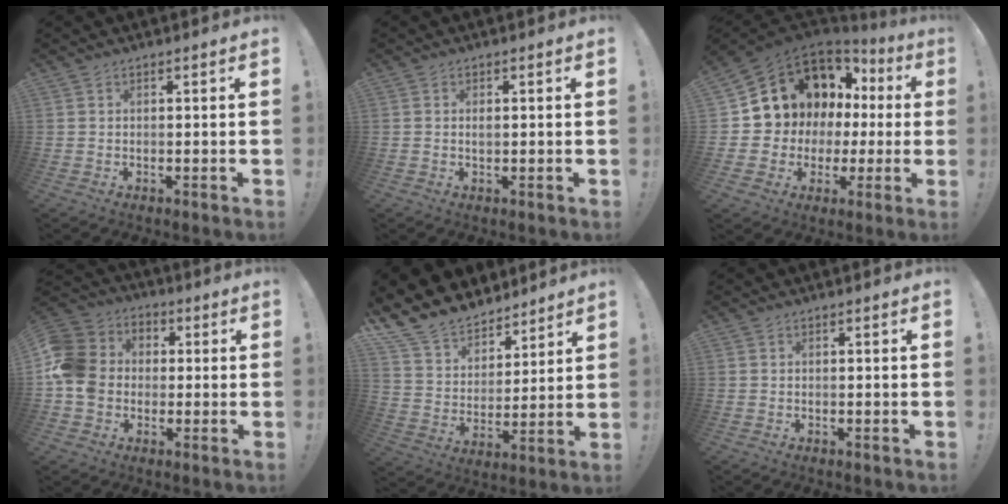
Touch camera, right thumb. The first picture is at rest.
{"total": 0.9, "force": [0.1, 0.6, 0.6], "torque": [-0.012, 0.004, 0.001]}
{"total": 10.4, "force": [4.5, 8.6, 3.7], "torque": [-0.065, -0.048, 0.103]}
{"total": 13.3, "force": [-1.4, 11.6, 6.3], "torque": [-0.120, 0.024, -0.020]}
{"total": 13.7, "force": [11.4, 7.1, 2.7], "torque": [-0.061, -0.095, 0.215]}
{"total": 0.0}